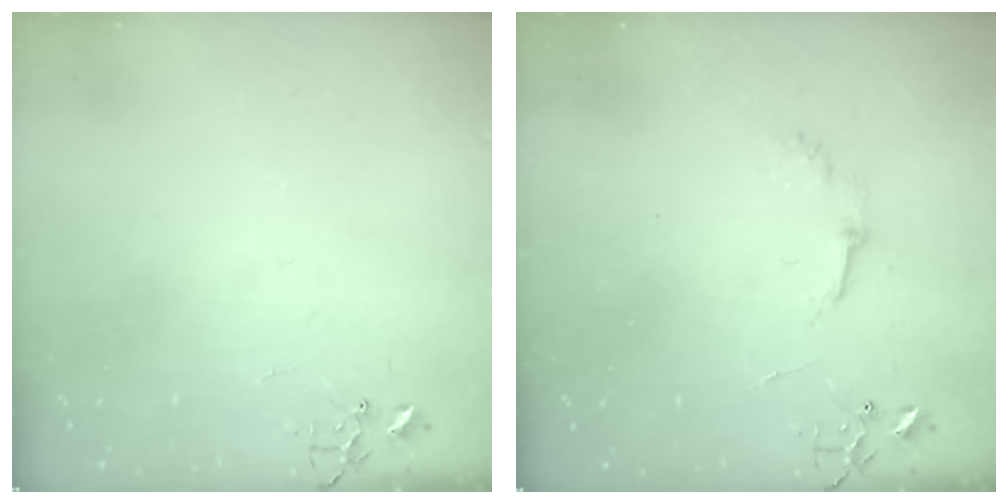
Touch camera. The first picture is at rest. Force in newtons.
{"total": 5.0, "press": 4.9, "slide": 0.6}